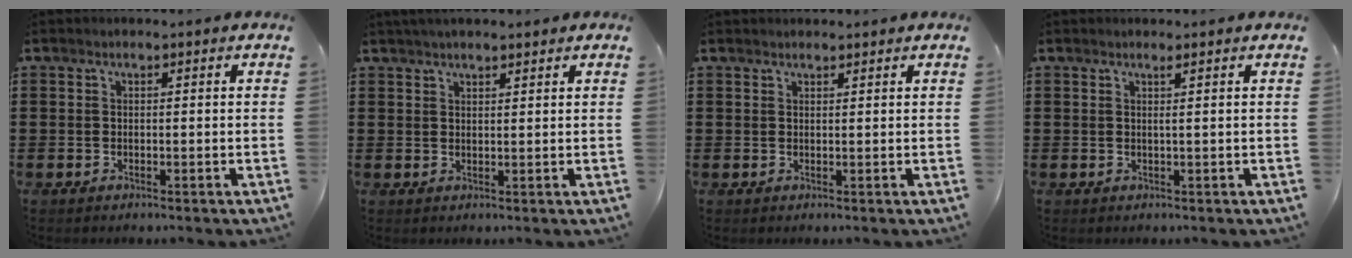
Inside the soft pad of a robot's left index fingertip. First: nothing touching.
{"total": 2.0, "force": [1.8, 0.3, 0.8], "torque": [-0.019, 0.006, 0.035]}
{"total": 1.0, "force": [1.0, 0.2, 0.1], "torque": [-0.004, 0.000, 0.020]}
{"total": 0.9, "force": [0.3, -0.4, 0.7], "torque": [-0.013, -0.006, 0.005]}